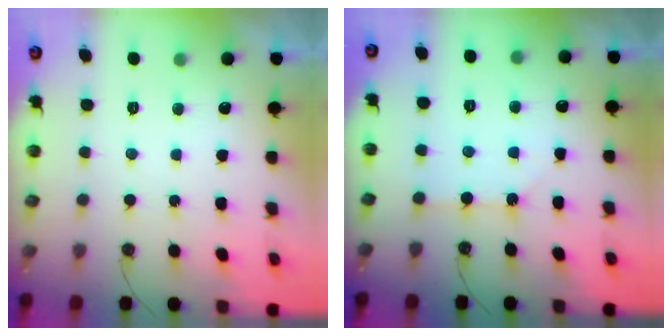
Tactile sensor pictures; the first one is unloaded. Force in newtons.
{"total": 2.5, "press": 2.5, "slide": 0.3}